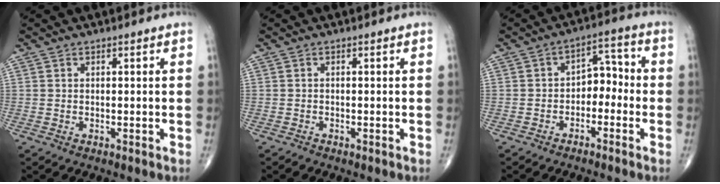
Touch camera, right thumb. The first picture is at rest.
{"total": 0.5, "force": [-0.5, 0.1, -0.1], "torque": [0.002, -0.003, -0.013]}
{"total": 6.1, "force": [-2.0, 4.1, 4.0], "torque": [-0.031, 0.041, -0.044]}